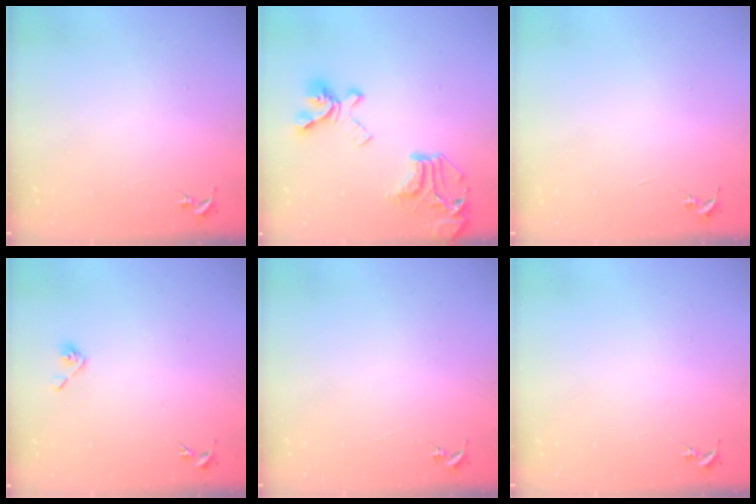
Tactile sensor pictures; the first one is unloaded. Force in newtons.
{"total": 21.7, "press": 21.6, "slide": 2.0}
{"total": 0.0}
{"total": 5.3, "press": 4.9, "slide": 2.0}
{"total": 0.0}
{"total": 0.0}